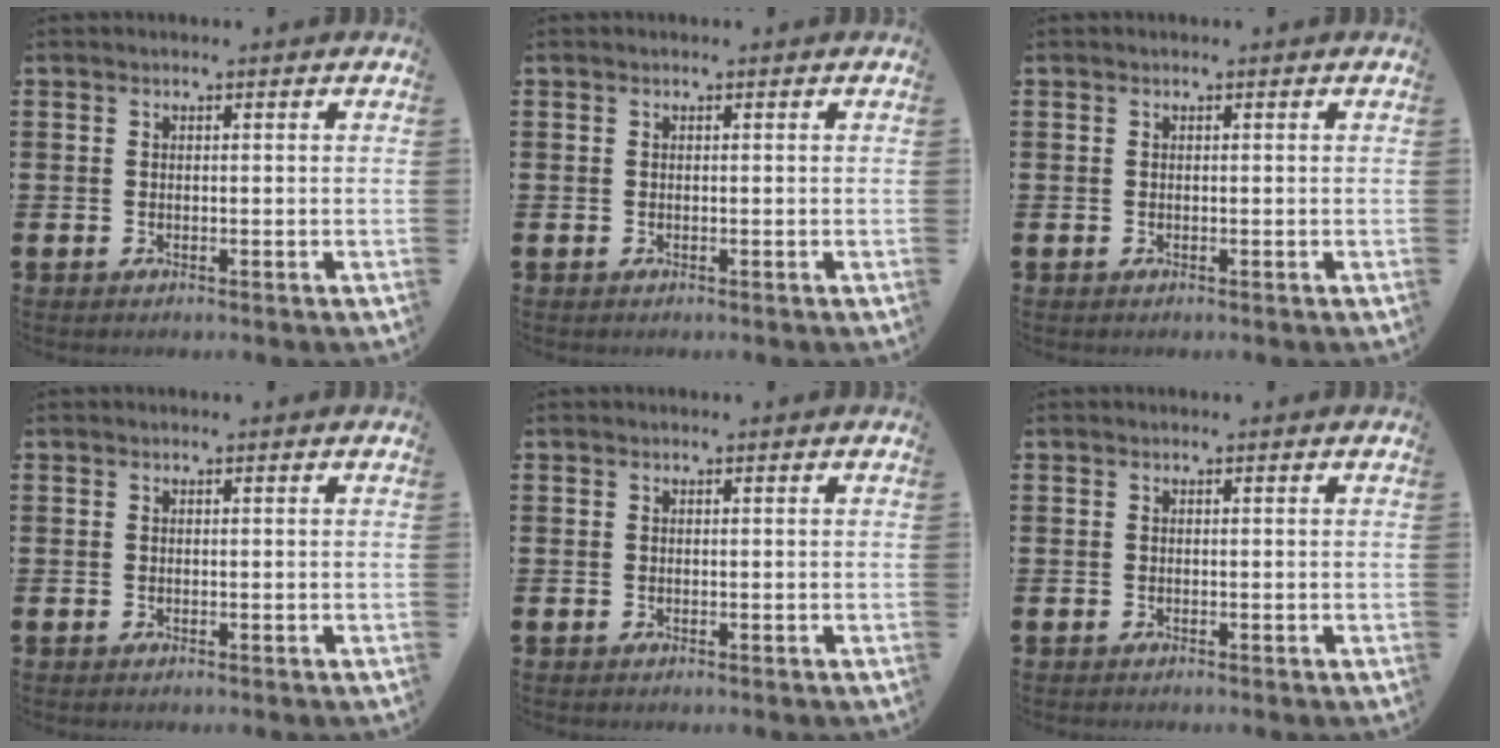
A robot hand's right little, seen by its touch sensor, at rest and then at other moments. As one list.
[{"total": 0.0}, {"total": 0.0}, {"total": 0.0}, {"total": 0.0}, {"total": 0.0}]